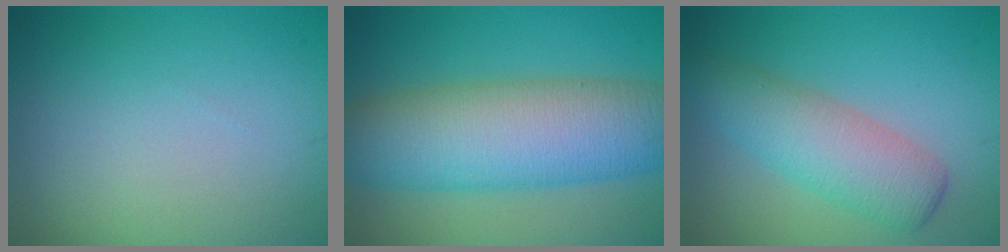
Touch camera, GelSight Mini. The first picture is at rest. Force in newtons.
{"total": 10.7, "press": 10.6, "slide": 0.7}
{"total": 5.0, "press": 5.0, "slide": 0.2}